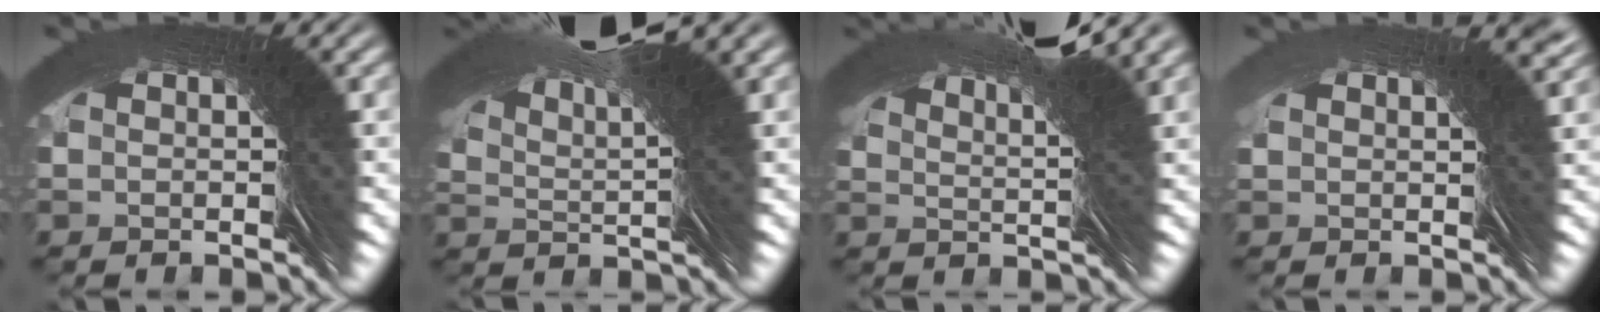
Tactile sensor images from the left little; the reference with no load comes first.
{"total": 7.6, "force": [5.9, -2.0, 4.4], "torque": [-0.076, 0.060, 0.083]}
{"total": 6.6, "force": [4.8, -4.5, 0.9], "torque": [-0.016, 0.054, 0.068]}
{"total": 3.8, "force": [0.6, -3.4, -1.7], "torque": [0.051, 0.024, 0.008]}